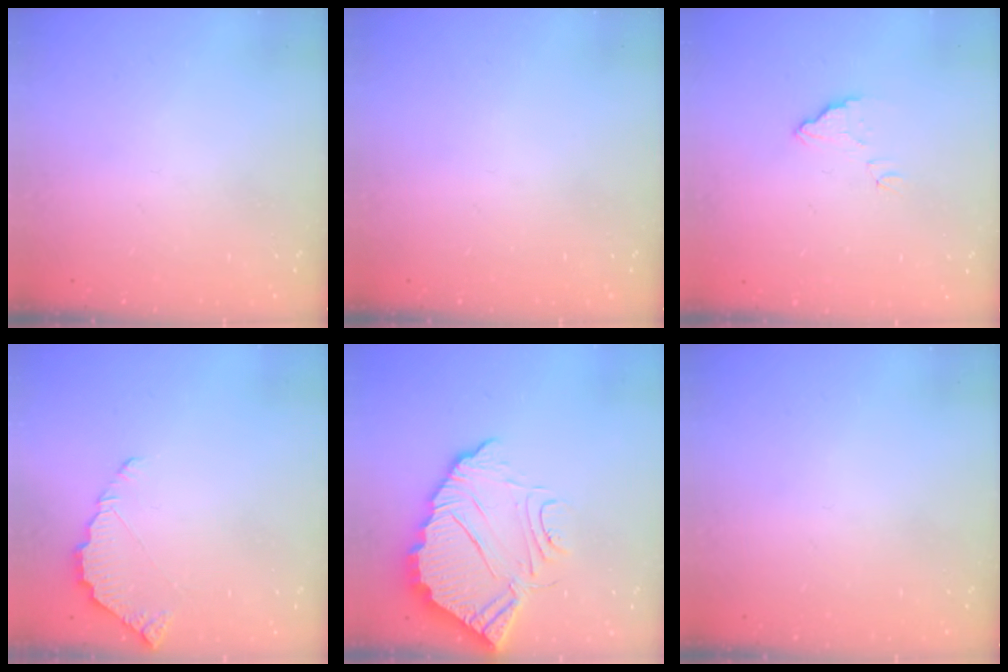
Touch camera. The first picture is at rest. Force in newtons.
{"total": 0.0}
{"total": 4.4, "press": 4.4, "slide": 0.4}
{"total": 4.1, "press": 4.1, "slide": 0.3}
{"total": 10.6, "press": 10.6, "slide": 0.8}
{"total": 0.0}